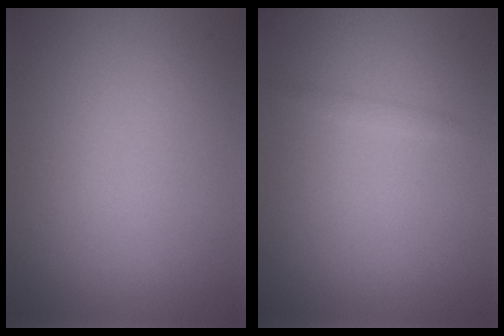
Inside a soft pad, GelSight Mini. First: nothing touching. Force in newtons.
{"total": 0.5, "press": 0.5, "slide": 0.0}